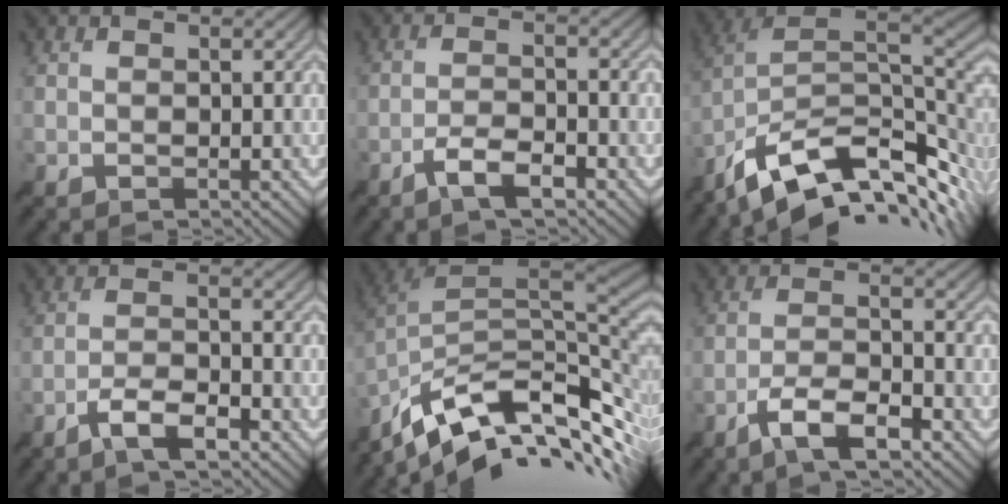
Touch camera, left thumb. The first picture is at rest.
{"total": 4.8, "force": [-3.2, 1.1, 3.3], "torque": [-0.064, 0.004, -0.062]}
{"total": 14.2, "force": [-6.3, 6.8, 10.8], "torque": [-0.220, -0.009, -0.106]}
{"total": 5.3, "force": [-3.7, 1.3, 3.6], "torque": [-0.069, 0.005, -0.070]}
{"total": 13.0, "force": [-6.0, 5.6, 10.1], "torque": [-0.225, -0.006, -0.101]}
{"total": 7.2, "force": [-4.7, 1.9, 5.1], "torque": [-0.095, 0.005, -0.090]}